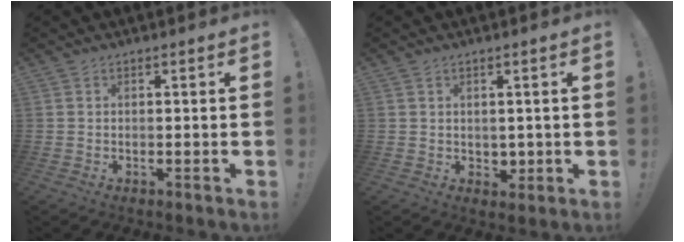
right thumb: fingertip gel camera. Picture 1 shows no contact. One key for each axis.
{"total": 3.2, "fx": 1.4, "fy": 2.8, "fz": 0.9, "tx": -0.001, "ty": -0.014, "tz": 0.026}